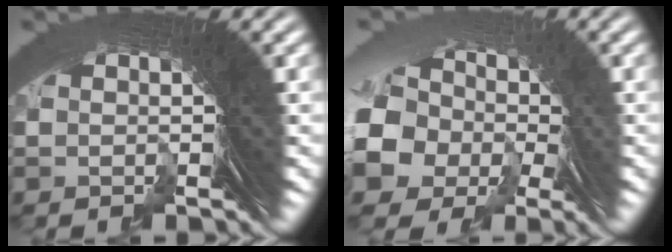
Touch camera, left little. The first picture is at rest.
{"total": 7.5, "force": [-1.7, 6.1, 3.9], "torque": [-0.117, -0.045, -0.009]}